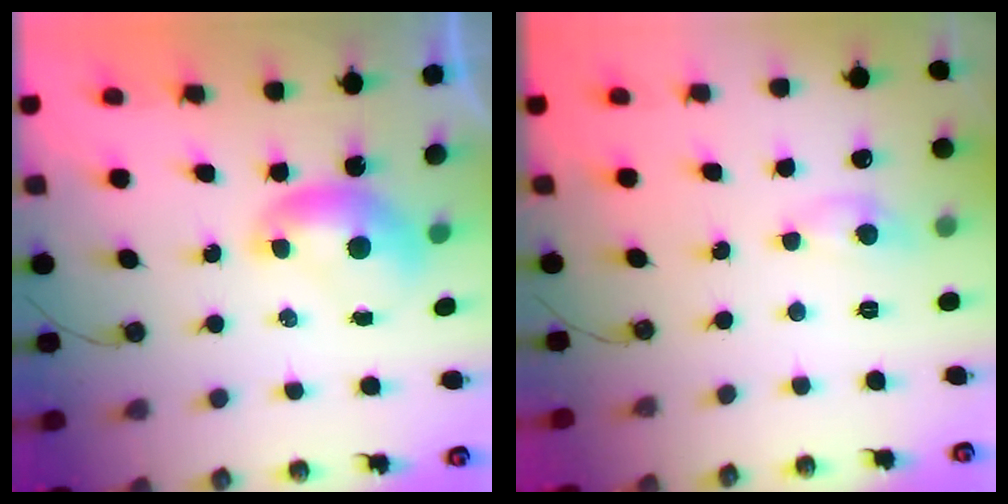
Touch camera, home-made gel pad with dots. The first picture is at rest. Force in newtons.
{"total": 0.7, "press": 0.5, "slide": 0.4}